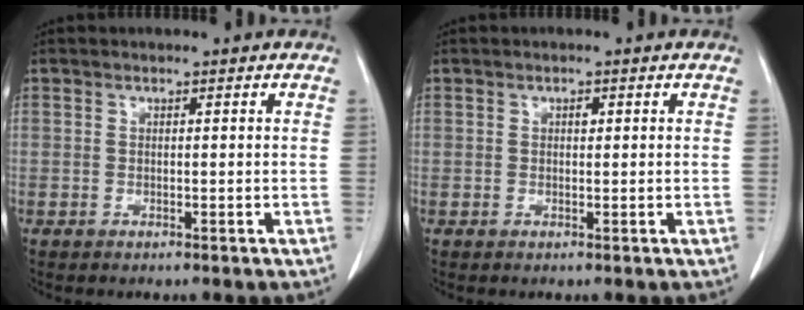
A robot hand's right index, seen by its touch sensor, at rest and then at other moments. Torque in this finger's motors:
{"motor_torque": [0.08, -0.01, 0.02, 0.01]}